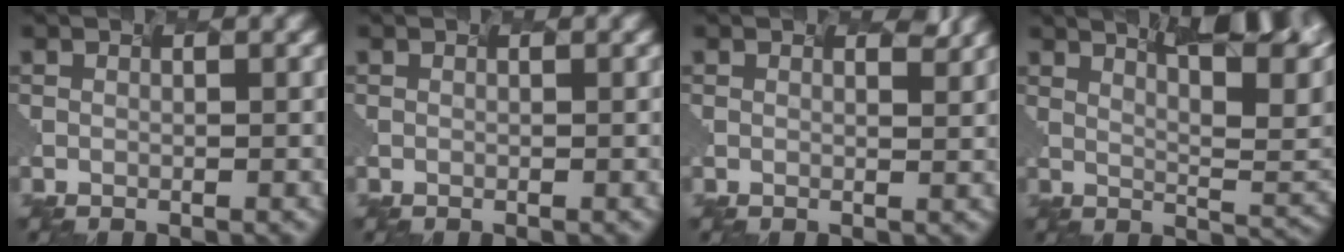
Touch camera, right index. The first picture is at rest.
{"total": 0.0}
{"total": 1.6, "force": [1.6, 0.4, 0.0], "torque": [0.010, -0.004, 0.013]}
{"total": 11.3, "force": [7.3, 3.0, 8.0], "torque": [-0.084, 0.025, 0.103]}